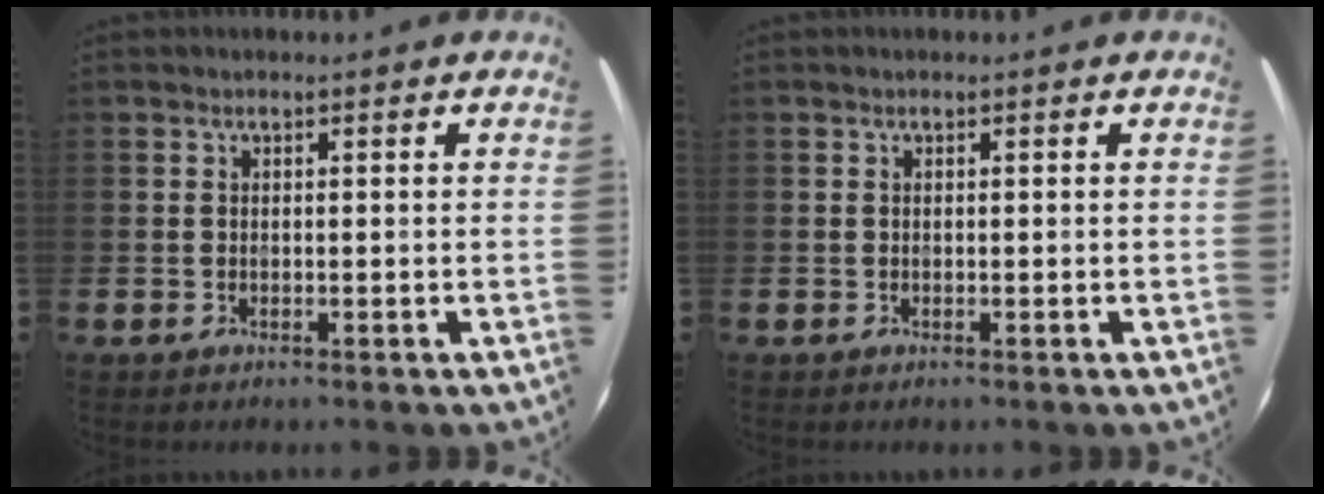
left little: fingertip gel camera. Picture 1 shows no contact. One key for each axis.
{"total": 0.0}